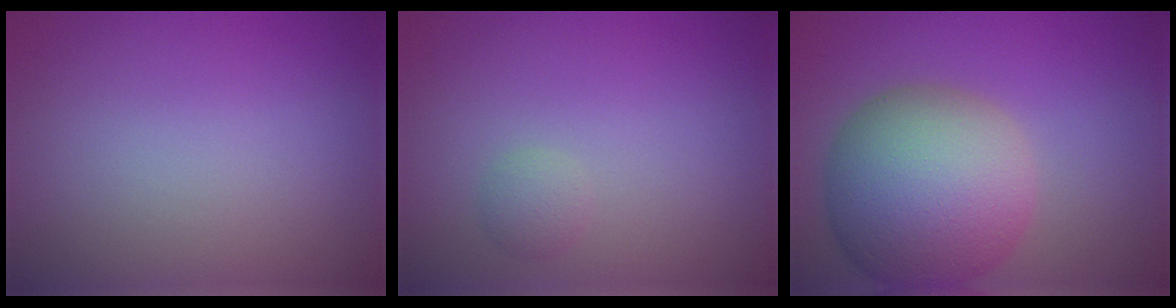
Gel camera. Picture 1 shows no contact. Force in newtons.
{"total": 1.2, "press": 1.2, "slide": 0.0}
{"total": 11.5, "press": 11.5, "slide": 0.5}